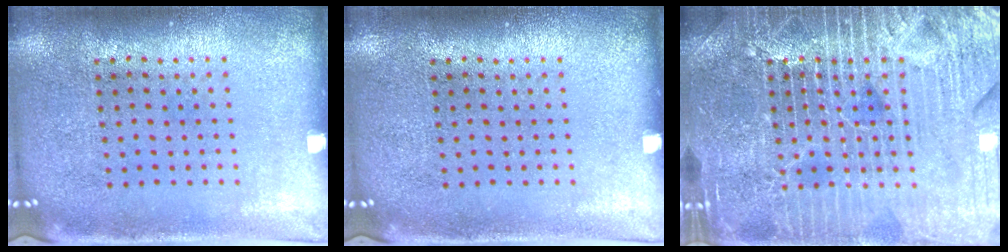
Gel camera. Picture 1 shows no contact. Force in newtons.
{"total": 0.0}
{"total": 7.0, "press": 6.9, "slide": 0.9}